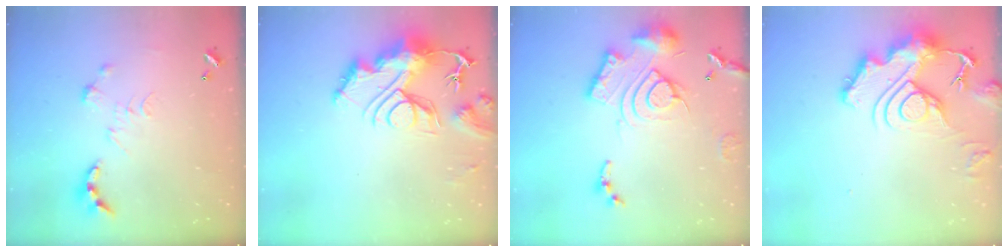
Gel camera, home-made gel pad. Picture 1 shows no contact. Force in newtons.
{"total": 14.1, "press": 14.1, "slide": 1.4}
{"total": 19.5, "press": 19.4, "slide": 2.0}
{"total": 16.4, "press": 16.3, "slide": 1.5}